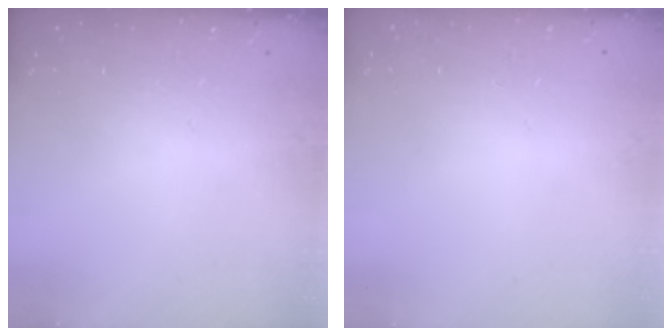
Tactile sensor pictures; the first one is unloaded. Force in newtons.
{"total": 0.0}